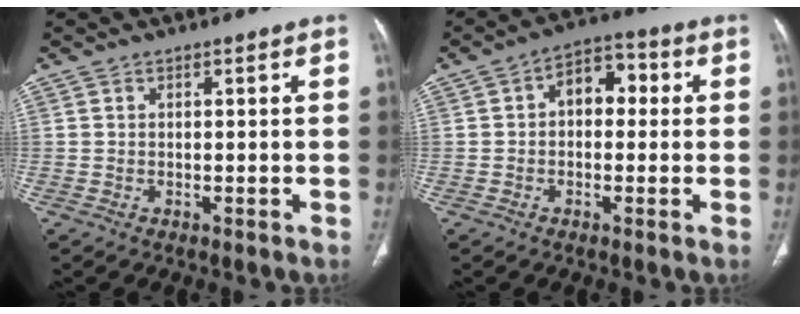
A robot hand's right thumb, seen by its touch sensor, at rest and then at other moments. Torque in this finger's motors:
{"motor_torque": [0.53, 1.51, 0.69, -0.38, 0.03]}